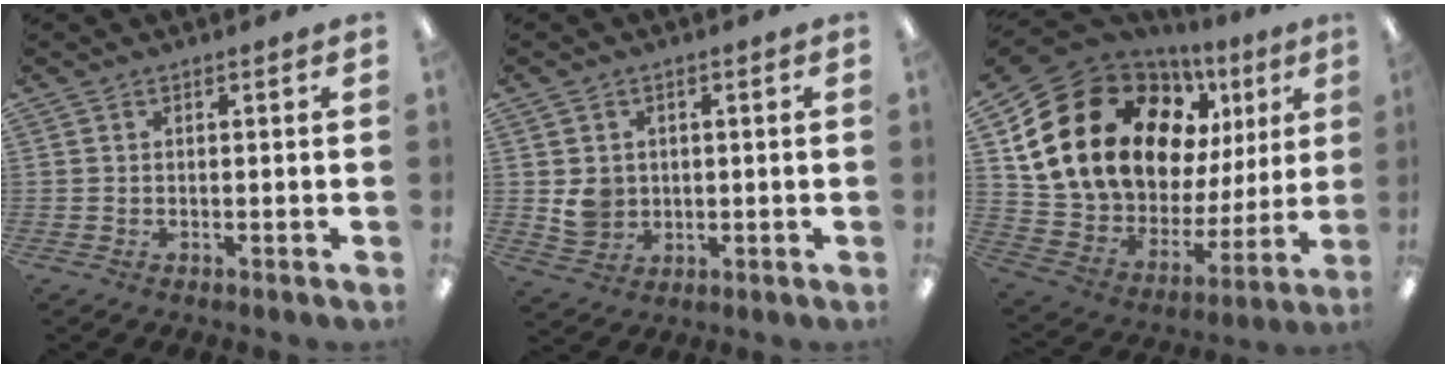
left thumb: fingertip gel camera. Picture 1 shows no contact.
{"total": 5.2, "force": [0.4, 4.8, 1.7], "torque": [-0.015, 0.004, 0.009]}
{"total": 23.2, "force": [10.5, 15.4, 13.8], "torque": [-0.278, -0.067, 0.209]}